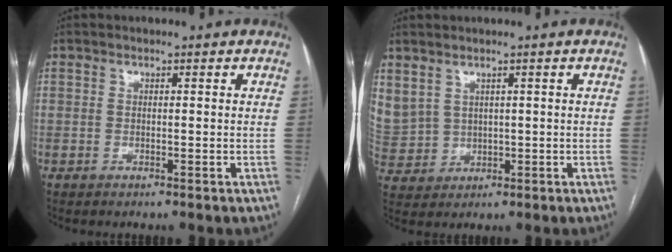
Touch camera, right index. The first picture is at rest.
{"total": 11.9, "force": [3.3, 10.3, 4.9], "torque": [-0.180, 0.031, 0.092]}